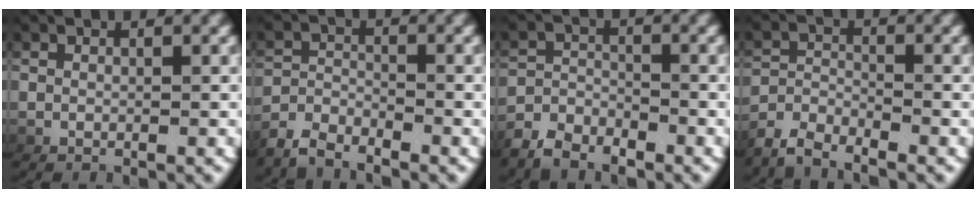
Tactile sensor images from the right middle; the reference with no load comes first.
{"total": 3.1, "force": [-3.1, 0.3, 0.5], "torque": [-0.009, -0.002, -0.058]}
{"total": 3.1, "force": [-3.0, 0.8, 0.5], "torque": [-0.004, -0.002, -0.054]}
{"total": 3.2, "force": [-3.0, 0.5, 0.8], "torque": [-0.016, -0.002, -0.058]}